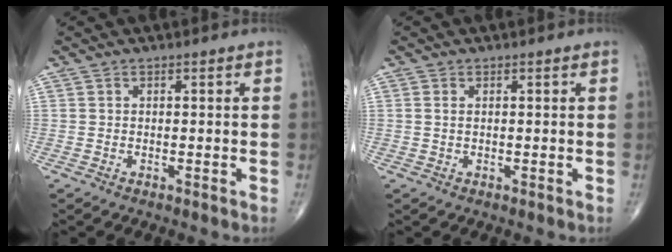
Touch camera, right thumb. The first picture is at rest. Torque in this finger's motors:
{"motor_torque": [-0.45, -0.18, 0.02, 0.04, -0.02]}